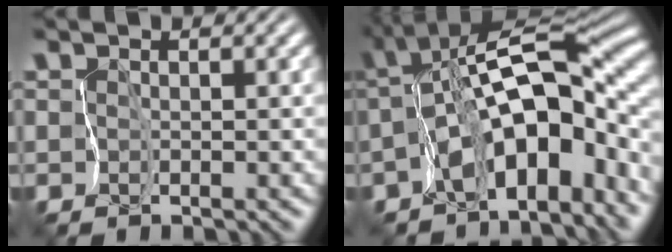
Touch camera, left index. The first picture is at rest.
{"total": 12.9, "force": [-4.1, 6.6, 10.3], "torque": [-0.149, 0.010, -0.074]}